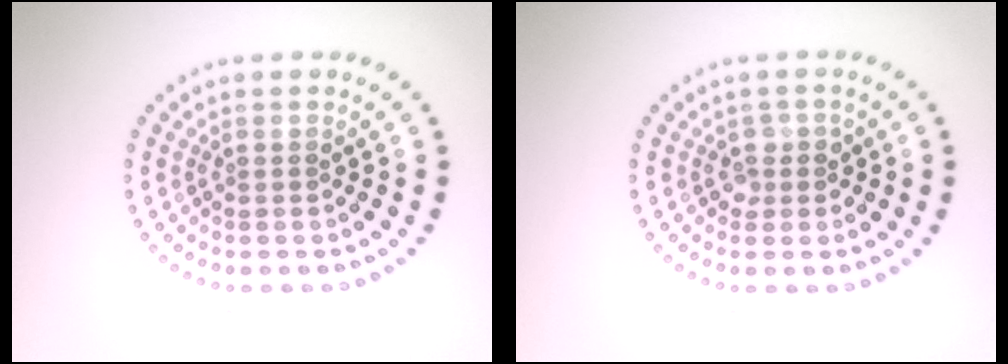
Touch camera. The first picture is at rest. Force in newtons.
{"total": 1.4, "press": 1.3, "slide": 0.6}